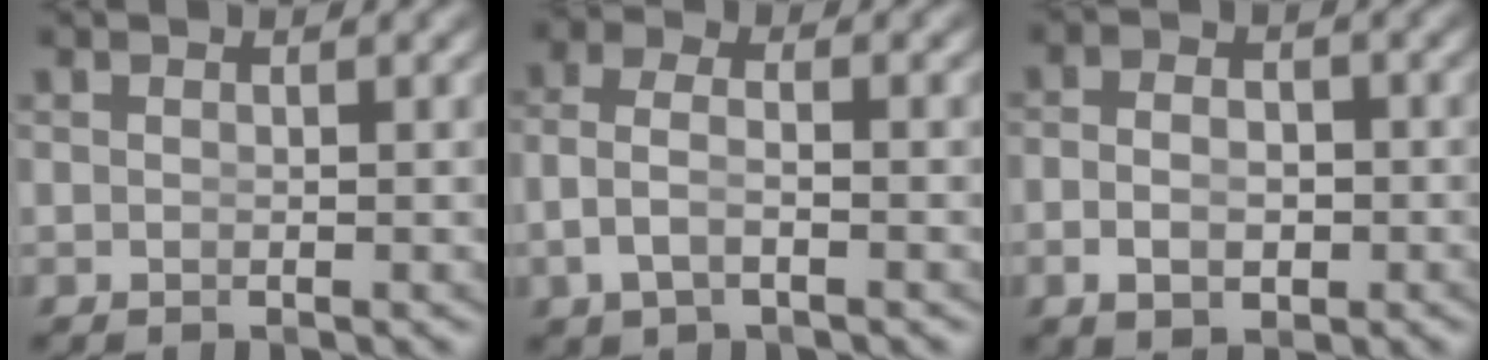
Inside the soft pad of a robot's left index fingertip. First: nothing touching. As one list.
[{"total": 3.4, "force": [-1.1, 2.0, 2.5], "torque": [-0.068, -0.018, -0.009]}, {"total": 3.5, "force": [-1.7, 1.9, 2.4], "torque": [-0.033, -0.009, -0.023]}]